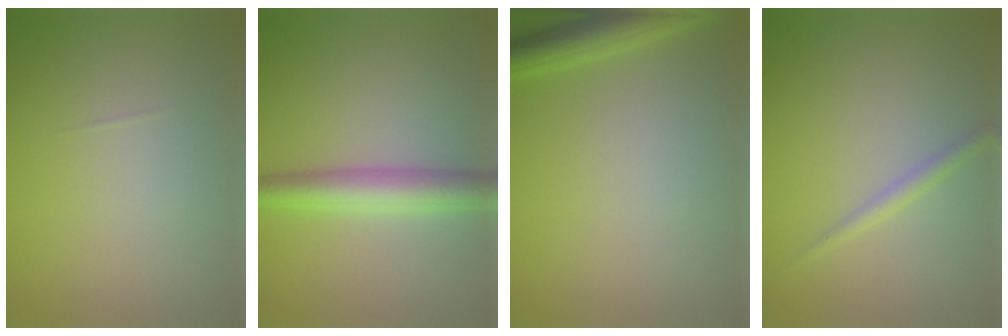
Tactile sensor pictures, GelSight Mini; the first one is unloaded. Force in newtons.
{"total": 4.2, "press": 4.2, "slide": 0.0}
{"total": 3.5, "press": 3.5, "slide": 0.2}
{"total": 1.3, "press": 1.3, "slide": 0.1}